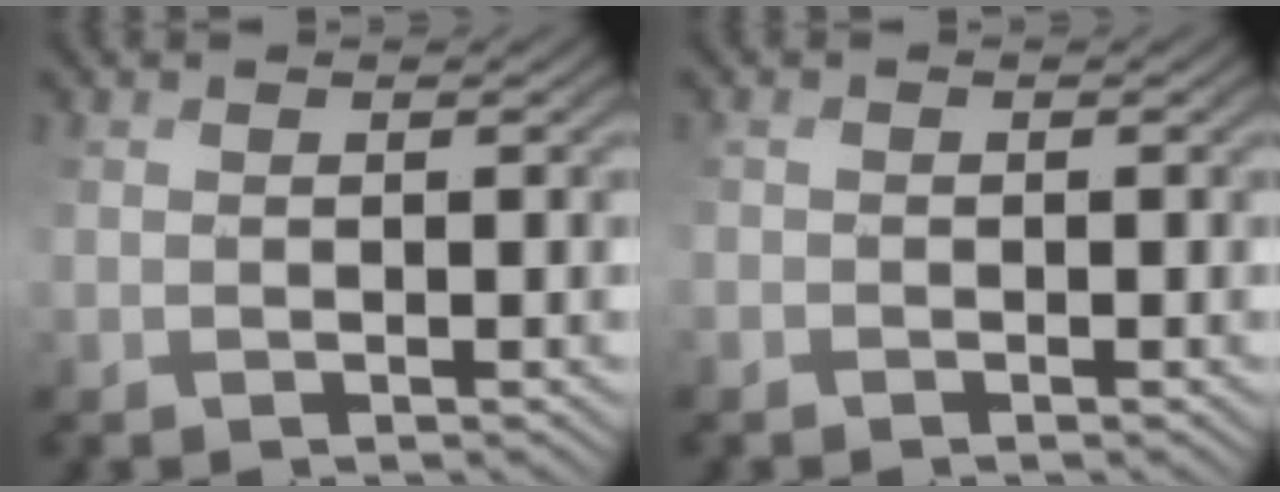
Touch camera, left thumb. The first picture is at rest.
{"total": 0.9, "force": [-0.8, 0.4, -0.1], "torque": [0.004, 0.000, -0.017]}